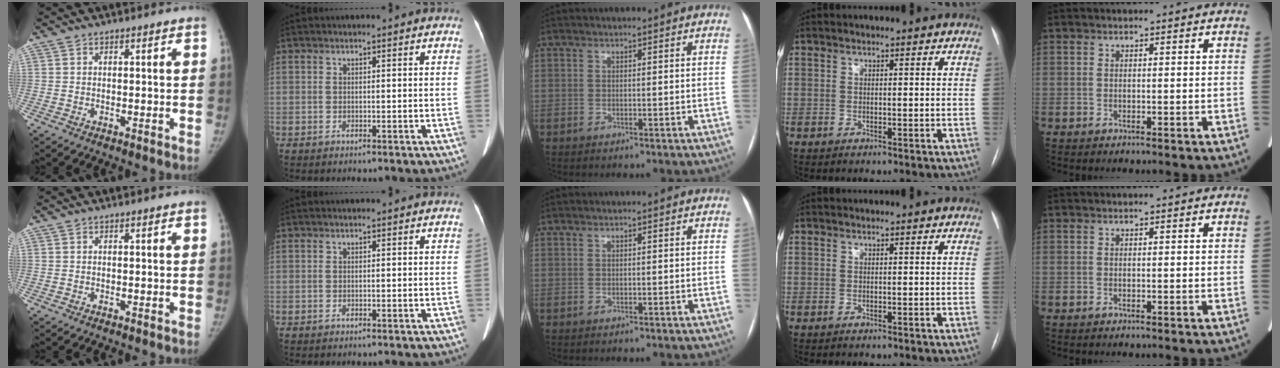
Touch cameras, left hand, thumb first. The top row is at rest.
{}